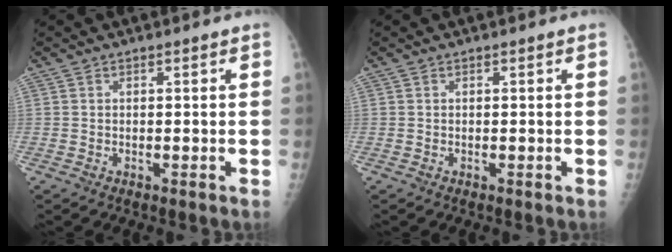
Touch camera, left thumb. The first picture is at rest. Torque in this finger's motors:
{"motor_torque": [0.00, 0.00, 0.00, 0.00, 0.00]}